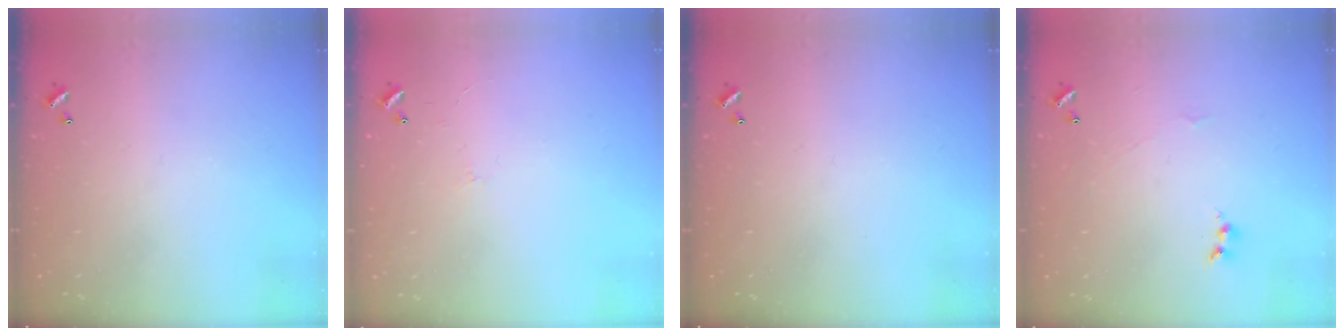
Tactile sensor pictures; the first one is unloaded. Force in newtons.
{"total": 1.8, "press": 1.7, "slide": 0.4}
{"total": 0.0}
{"total": 1.7, "press": 1.6, "slide": 0.6}